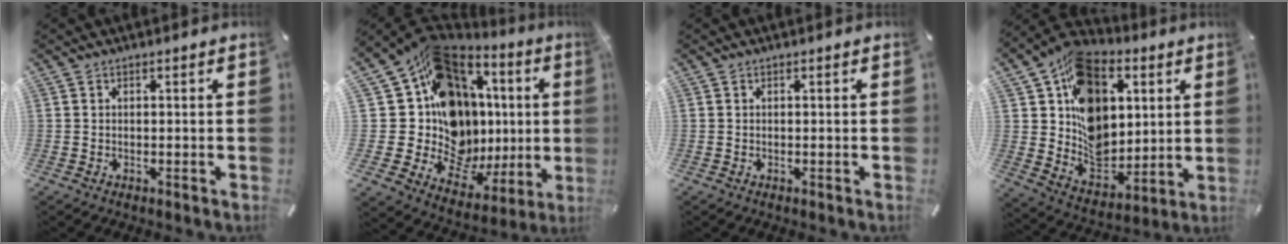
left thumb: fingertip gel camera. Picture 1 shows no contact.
{"total": 18.8, "force": [3.7, 14.7, 11.0], "torque": [-0.183, -0.091, 0.097]}
{"total": 0.0}
{"total": 16.5, "force": [5.0, 13.1, 8.6], "torque": [-0.145, -0.036, 0.097]}